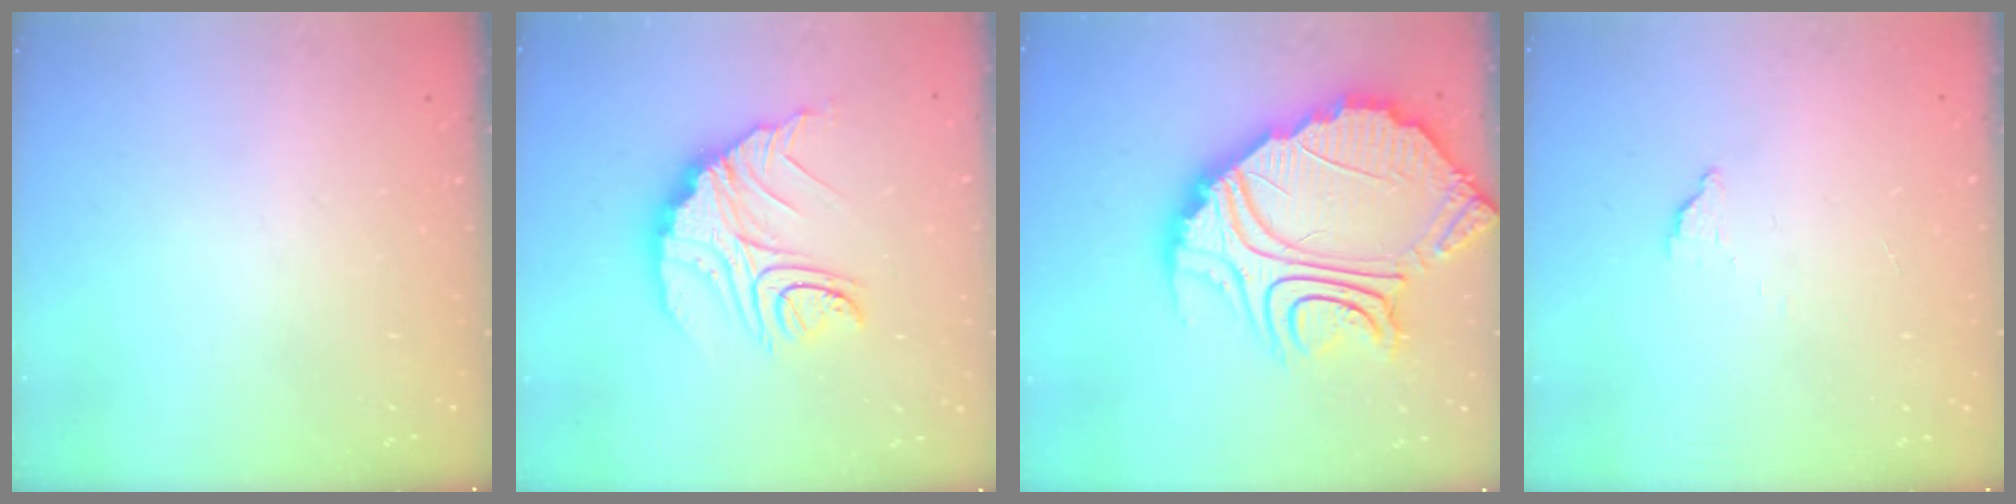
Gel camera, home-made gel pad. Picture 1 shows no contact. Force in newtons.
{"total": 14.7, "press": 14.7, "slide": 1.1}
{"total": 27.9, "press": 27.8, "slide": 2.5}
{"total": 2.6, "press": 2.6, "slide": 0.3}